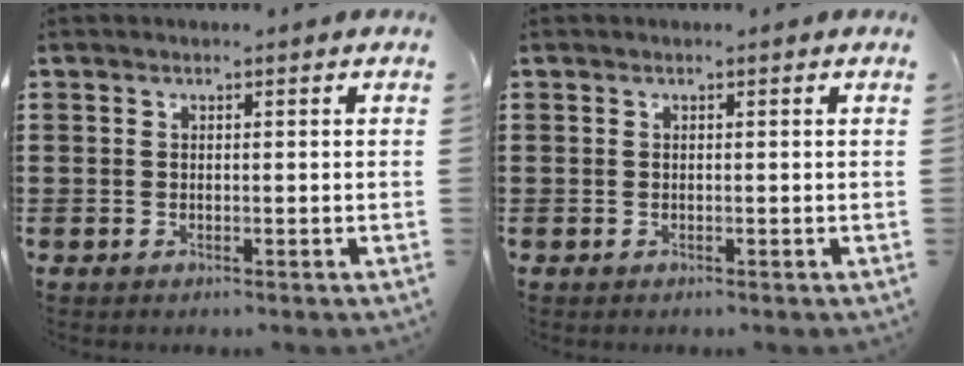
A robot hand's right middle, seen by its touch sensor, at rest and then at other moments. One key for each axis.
{"total": 0.0}